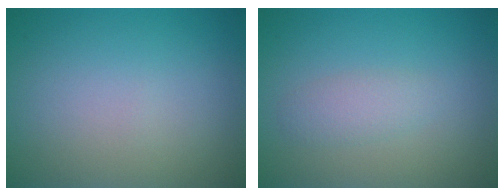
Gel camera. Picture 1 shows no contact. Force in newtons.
{"total": 1.6, "press": 1.6, "slide": 0.1}